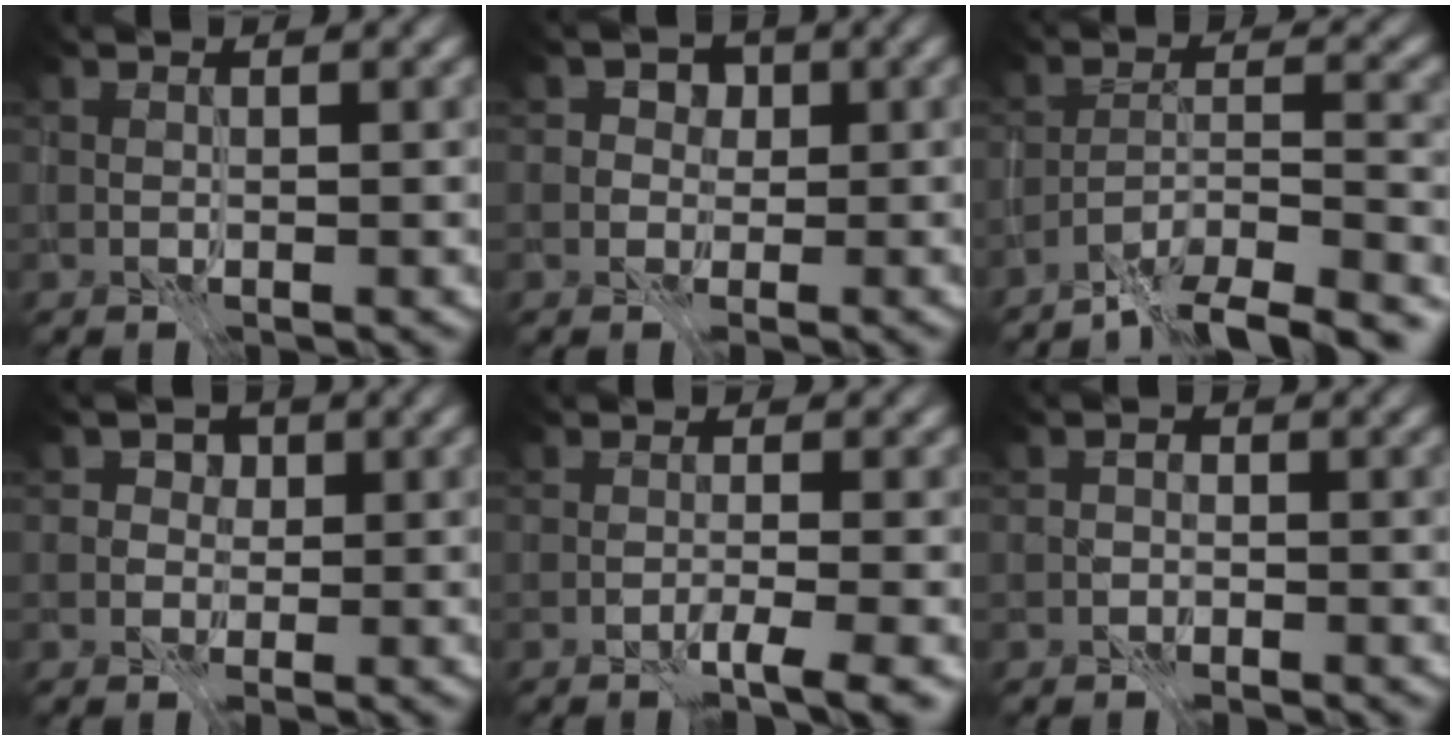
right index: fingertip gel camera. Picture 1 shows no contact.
{"total": 2.9, "force": [0.4, 2.7, 0.9], "torque": [0.006, 0.011, -0.010]}
{"total": 9.7, "force": [-8.8, 1.5, 3.7], "torque": [-0.046, -0.002, -0.131]}
{"total": 2.3, "force": [0.2, 2.3, 0.5], "torque": [0.012, 0.011, -0.010]}
{"total": 2.7, "force": [-2.1, 0.2, 1.7], "torque": [-0.021, 0.007, -0.043]}
{"total": 1.5, "force": [-1.4, 0.5, -0.3], "torque": [0.006, 0.008, -0.026]}